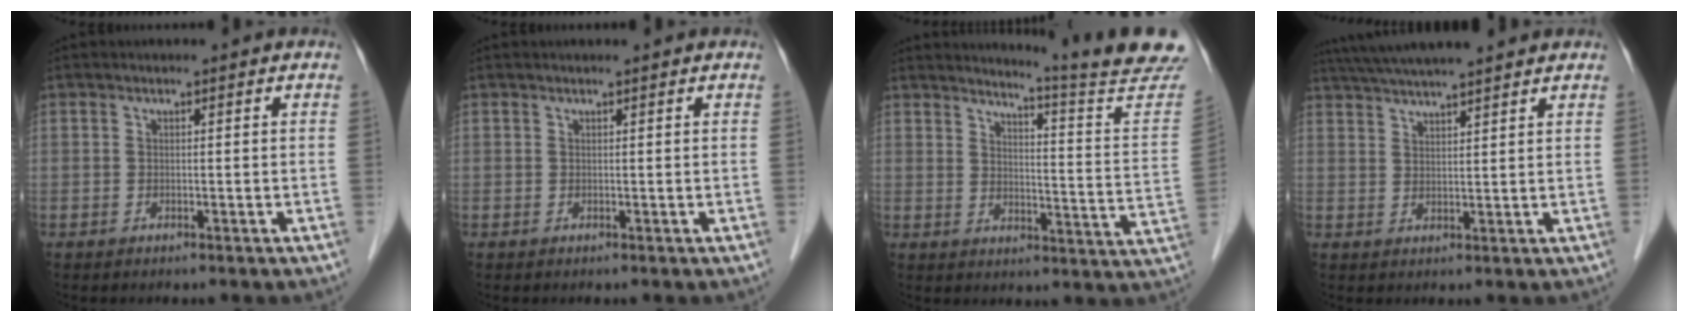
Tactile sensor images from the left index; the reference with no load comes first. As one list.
[{"total": 1.1, "force": [0.9, -0.1, 0.5], "torque": [-0.005, 0.012, 0.017]}, {"total": 17.4, "force": [16.4, -2.1, 5.4], "torque": [-0.083, -0.121, 0.187]}, {"total": 12.2, "force": [10.8, 0.6, 5.7], "torque": [-0.100, 0.039, 0.163]}]